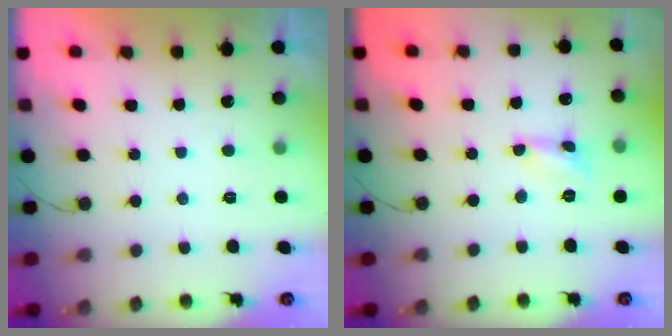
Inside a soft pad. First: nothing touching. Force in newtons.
{"total": 2.0, "press": 2.0, "slide": 0.2}